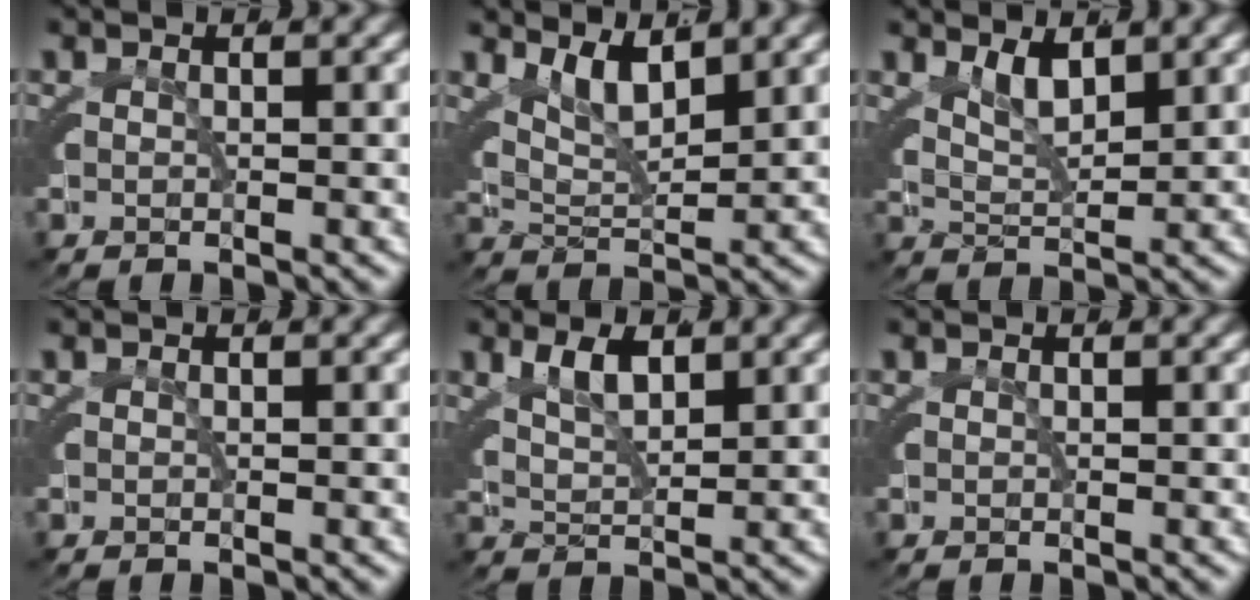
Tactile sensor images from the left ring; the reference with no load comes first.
{"total": 4.0, "force": [2.4, 1.7, 2.6], "torque": [-0.053, -0.001, 0.042]}
{"total": 2.7, "force": [1.8, 0.7, 1.9], "torque": [-0.036, -0.005, 0.034]}
{"total": 0.0}
{"total": 3.1, "force": [1.9, 0.8, 2.2], "torque": [-0.044, -0.002, 0.041]}
{"total": 0.0}